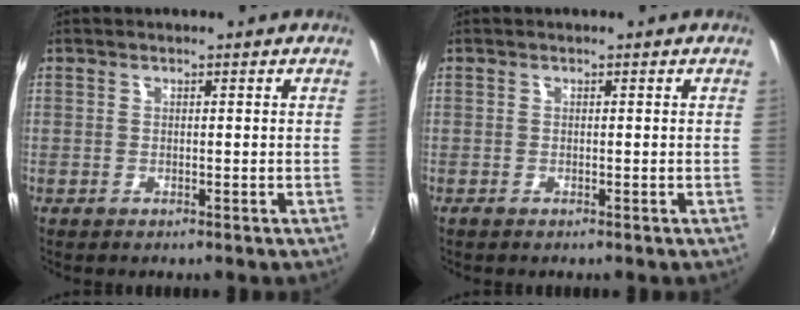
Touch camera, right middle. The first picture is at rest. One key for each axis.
{"total": 0.0}